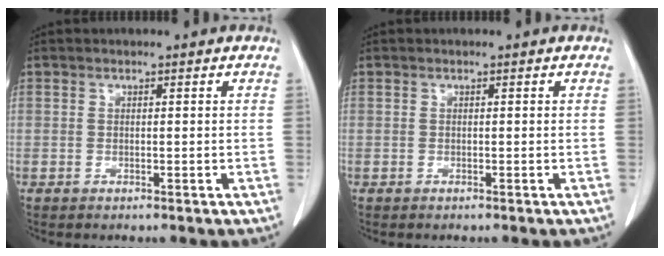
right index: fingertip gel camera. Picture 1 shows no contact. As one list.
[{"total": 0.0}]